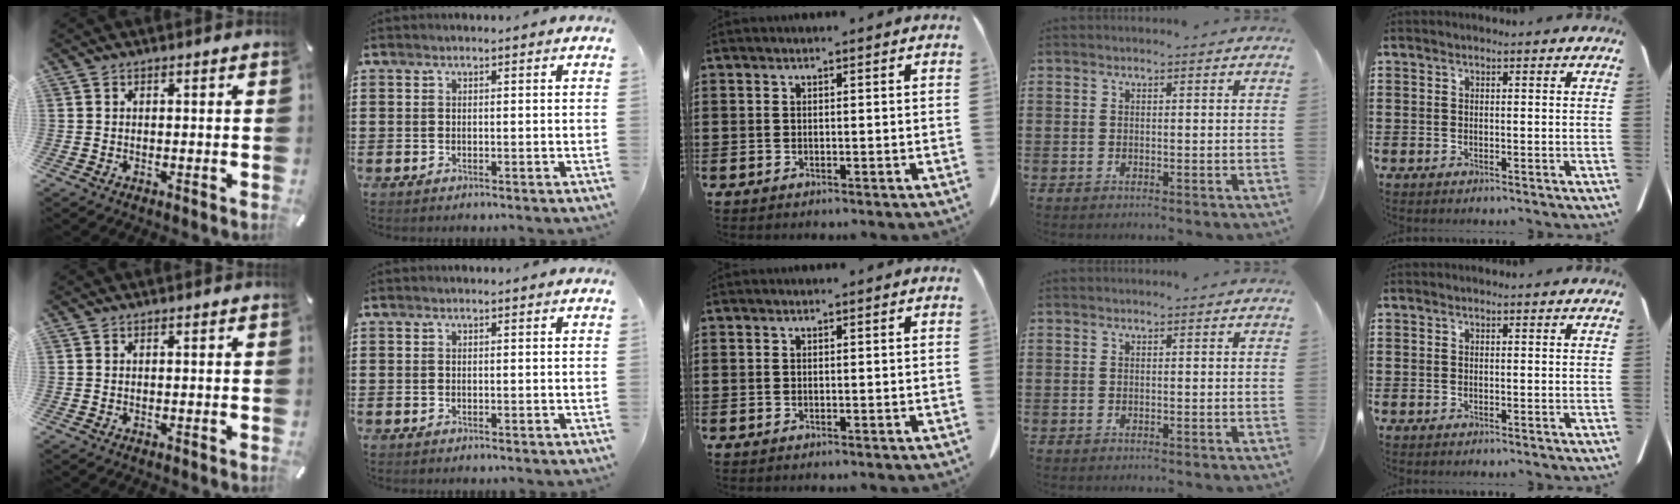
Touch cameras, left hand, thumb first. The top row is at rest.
{}